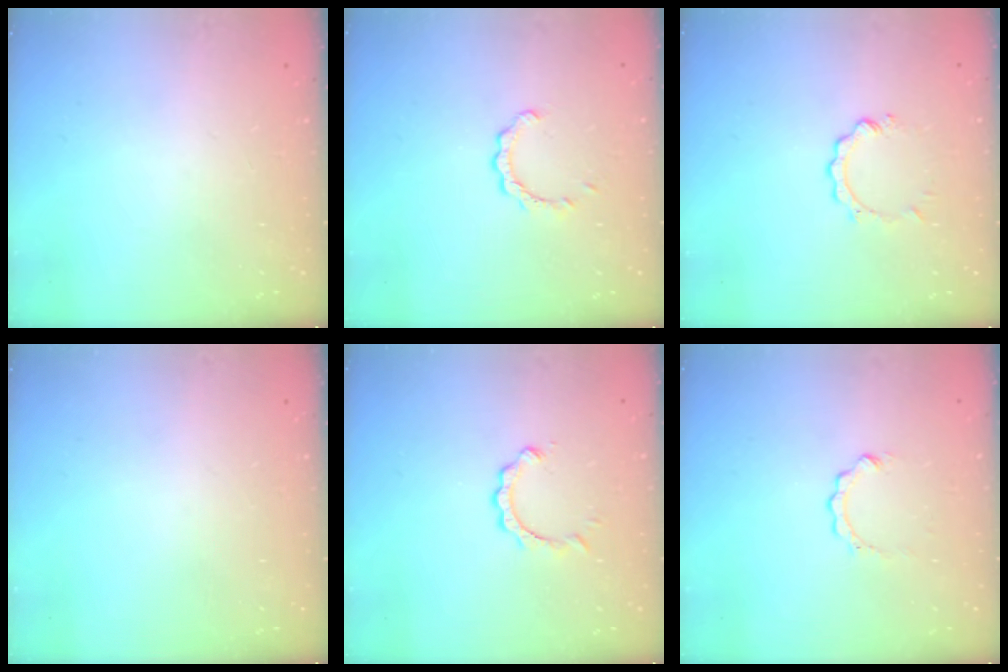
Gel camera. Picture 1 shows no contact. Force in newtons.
{"total": 2.8, "press": 2.7, "slide": 0.4}
{"total": 2.1, "press": 2.1, "slide": 0.2}
{"total": 0.0}
{"total": 2.1, "press": 2.1, "slide": 0.2}
{"total": 2.8, "press": 2.8, "slide": 0.2}